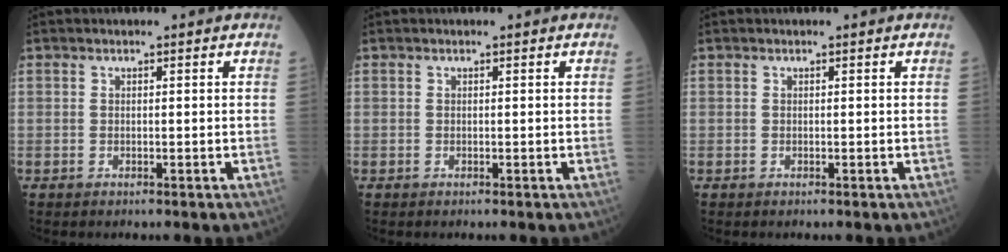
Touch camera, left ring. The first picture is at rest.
{"total": 0.0}
{"total": 0.0}